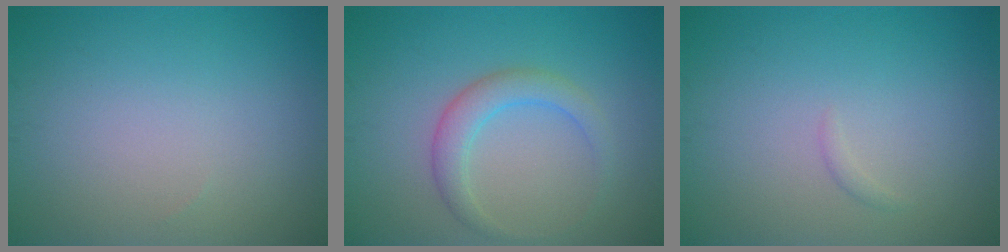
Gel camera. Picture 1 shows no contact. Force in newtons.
{"total": 2.8, "press": 2.8, "slide": 0.2}
{"total": 0.5, "press": 0.5, "slide": 0.1}